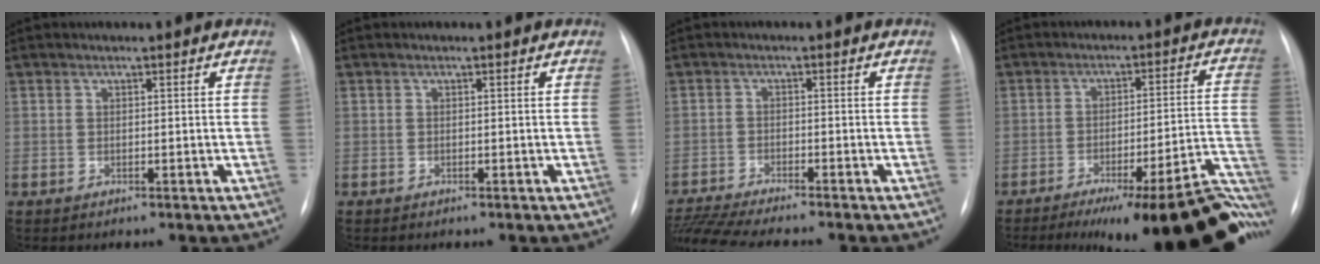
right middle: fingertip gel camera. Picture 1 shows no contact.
{"total": 0.0}
{"total": 10.3, "force": [-9.3, -0.1, 4.5], "torque": [-0.074, -0.012, -0.153]}
{"total": 23.6, "force": [-16.2, 3.5, 16.8], "torque": [-0.116, 0.005, -0.215]}